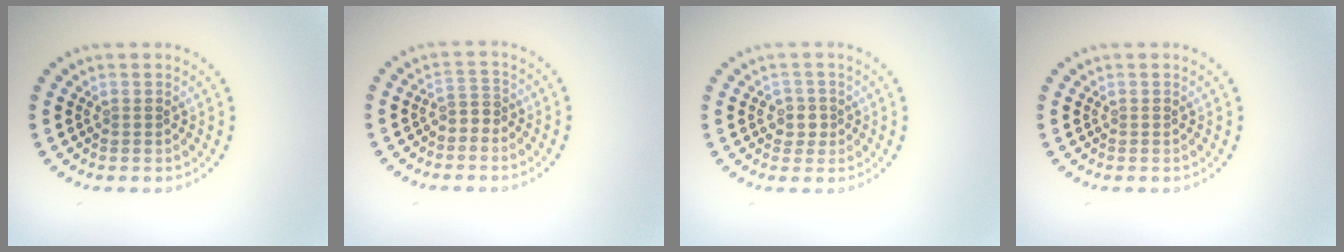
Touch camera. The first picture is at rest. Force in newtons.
{"total": 1.6, "press": 1.2, "slide": 1.0}
{"total": 1.6, "press": 1.4, "slide": 0.7}
{"total": 0.0}